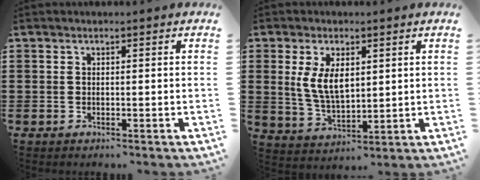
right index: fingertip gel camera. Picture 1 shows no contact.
{"total": 6.9, "force": [1.6, 3.5, 5.7], "torque": [-0.124, 0.006, 0.027]}